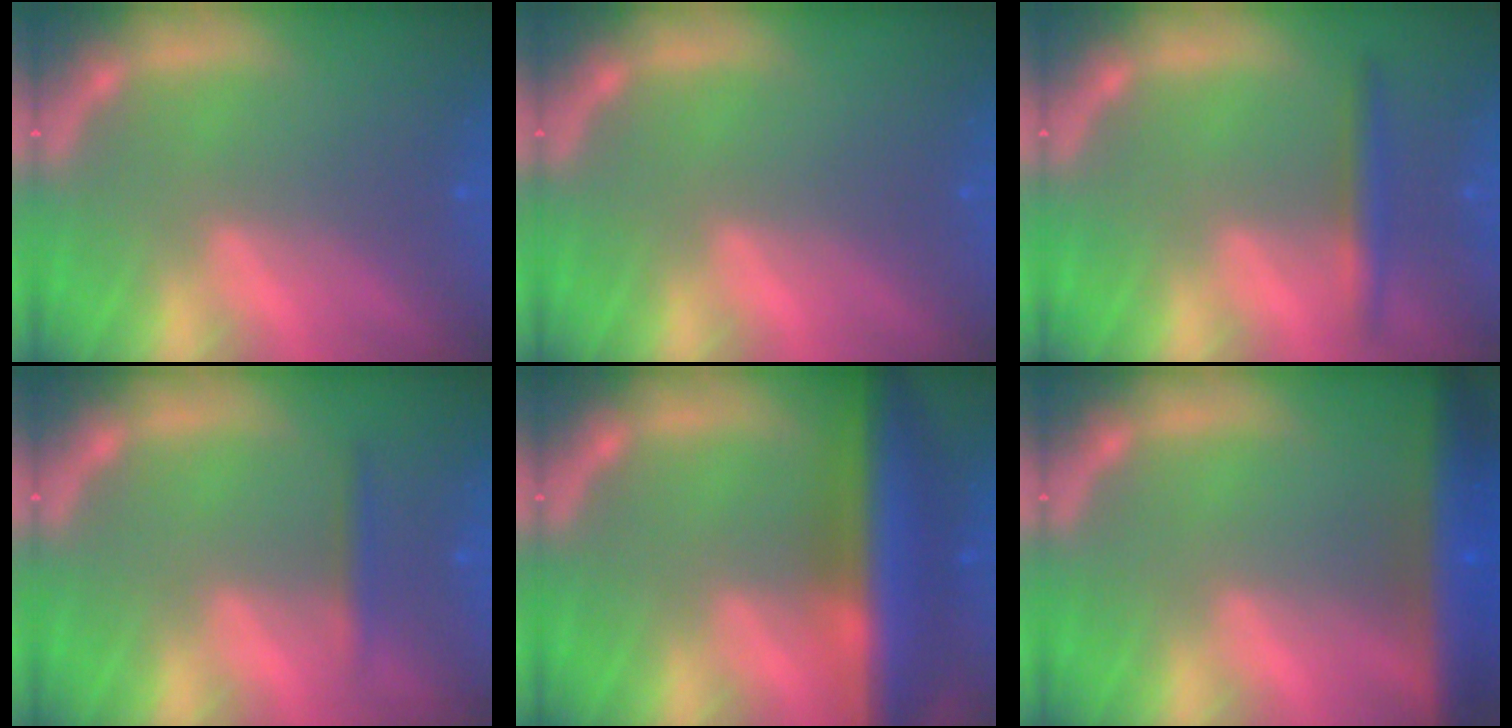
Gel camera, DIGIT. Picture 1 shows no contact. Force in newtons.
{"total": 0.0}
{"total": 2.4}
{"total": 1.4}
{"total": 9.5}
{"total": 8.0}